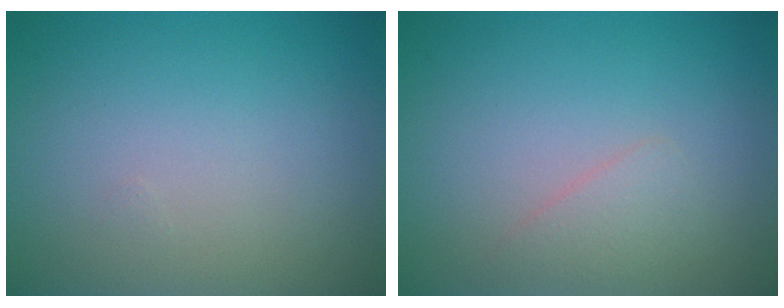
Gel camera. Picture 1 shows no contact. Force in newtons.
{"total": 1.4, "press": 1.4, "slide": 0.0}